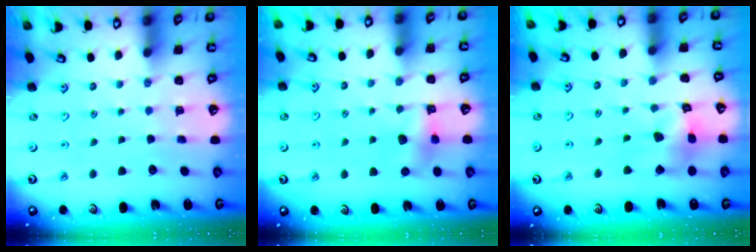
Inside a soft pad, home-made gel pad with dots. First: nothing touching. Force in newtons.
{"total": 6.5, "press": 6.5, "slide": 0.7}
{"total": 13.8, "press": 13.6, "slide": 2.0}